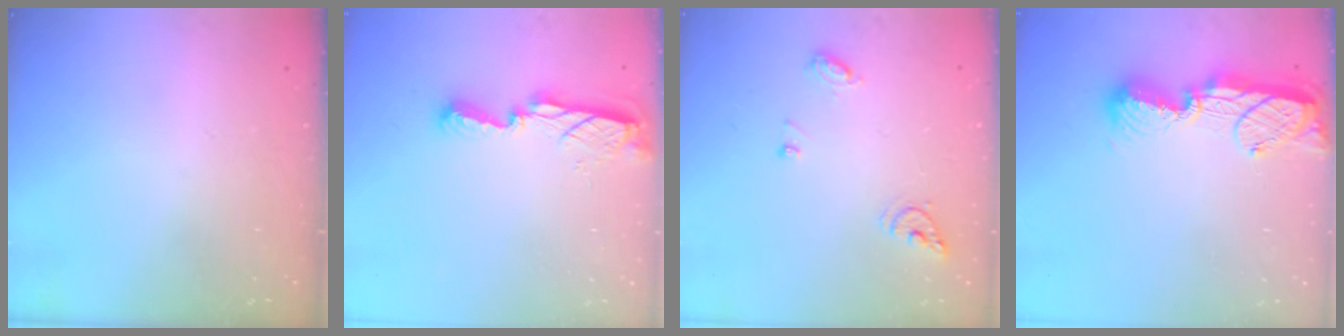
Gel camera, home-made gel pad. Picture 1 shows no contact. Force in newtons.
{"total": 7.8, "press": 7.7, "slide": 0.3}
{"total": 7.4, "press": 7.3, "slide": 0.9}
{"total": 12.5, "press": 12.4, "slide": 1.0}